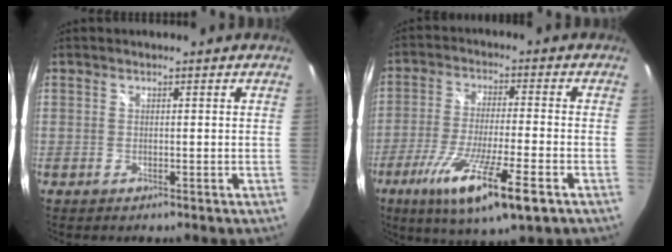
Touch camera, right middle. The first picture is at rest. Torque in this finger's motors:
{"motor_torque": [1.50, -0.64, 0.93, 0.21]}